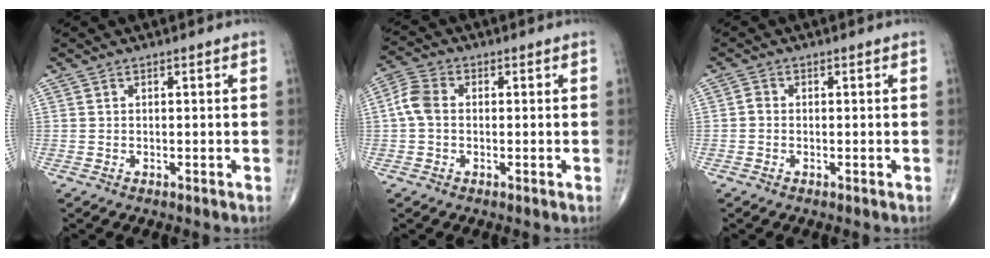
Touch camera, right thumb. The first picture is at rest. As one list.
[{"total": 5.0, "force": [0.0, 3.6, 3.5], "torque": [-0.076, 0.016, -0.008]}, {"total": 1.1, "force": [-0.2, 0.9, 0.6], "torque": [-0.005, 0.002, -0.007]}]